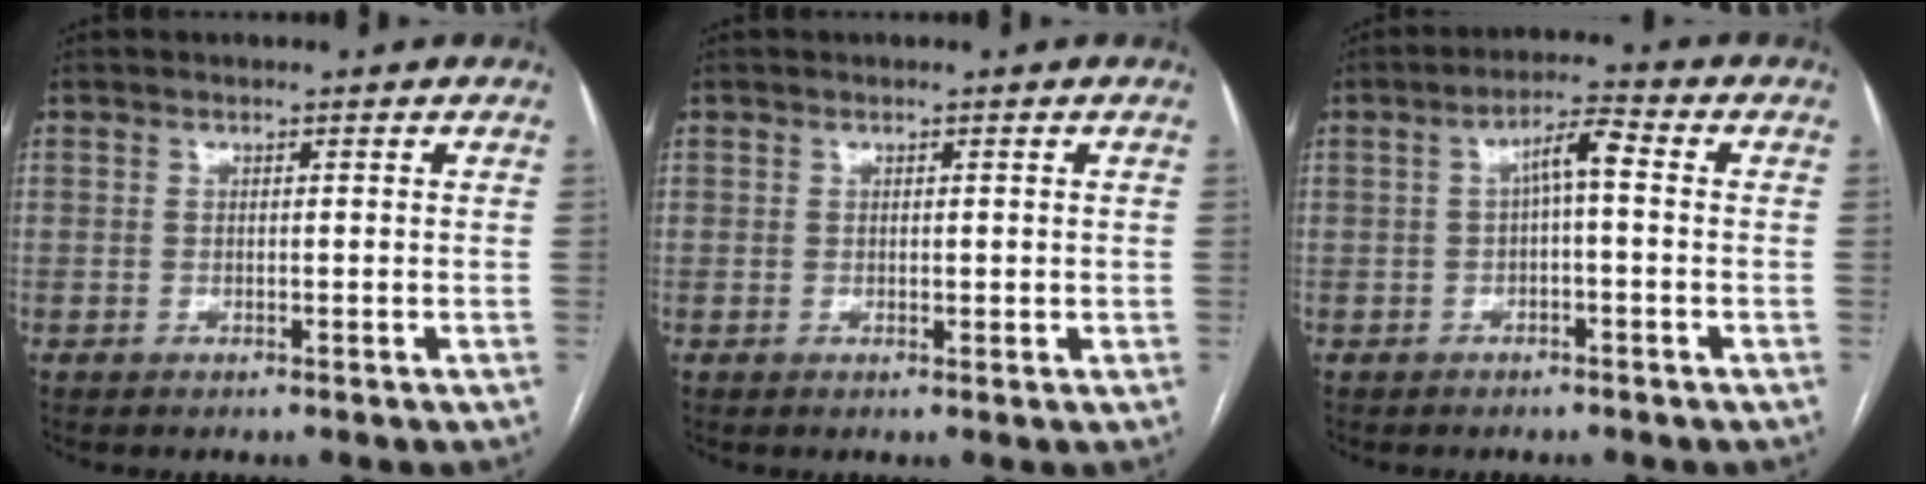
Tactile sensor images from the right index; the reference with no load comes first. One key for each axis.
{"total": 1.1, "fx": 0.2, "fy": 0.7, "fz": 0.7, "tx": -0.008, "ty": -0.002, "tz": 0.004}
{"total": 4.4, "fx": 0.2, "fy": 0.8, "fz": 4.4, "tx": -0.073, "ty": 0.020, "tz": 0.002}